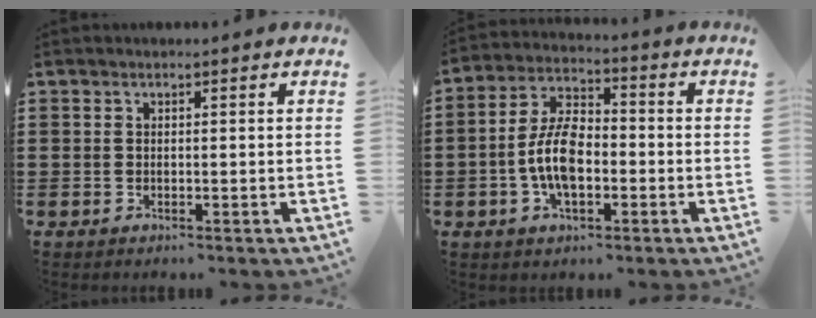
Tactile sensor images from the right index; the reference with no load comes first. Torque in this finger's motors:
{"motor_torque": [2.14, 0.00, 1.05, 0.21]}